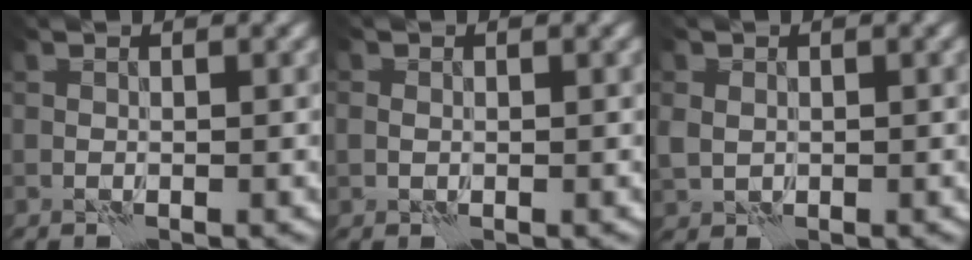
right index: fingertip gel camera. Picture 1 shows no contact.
{"total": 1.0, "force": [0.0, 0.9, 0.5], "torque": [-0.004, -0.001, -0.002]}
{"total": 2.0, "force": [0.1, 1.8, 1.0], "torque": [-0.027, -0.003, 0.000]}